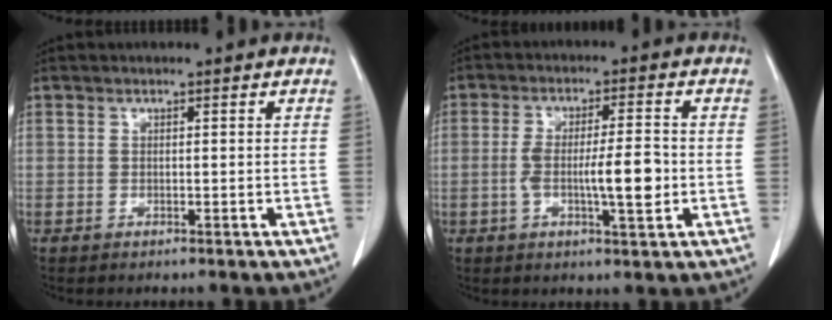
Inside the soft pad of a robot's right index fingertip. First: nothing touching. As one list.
[{"total": 7.7, "force": [-1.3, 1.1, 7.5], "torque": [-0.131, 0.002, -0.021]}]